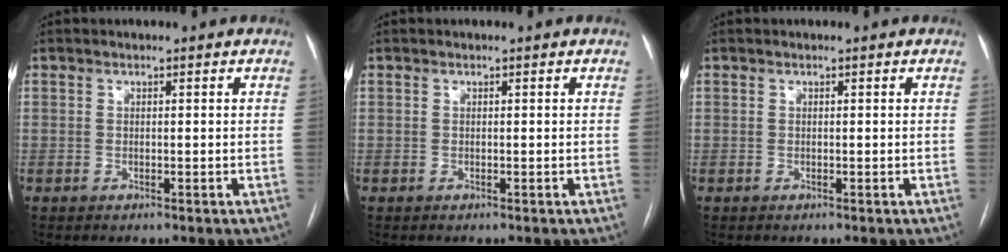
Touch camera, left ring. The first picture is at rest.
{"total": 0.0}
{"total": 0.0}